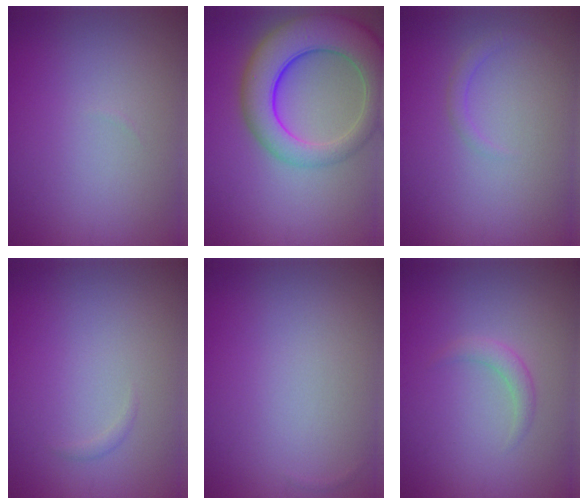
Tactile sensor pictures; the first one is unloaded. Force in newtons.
{"total": 8.8, "press": 8.7, "slide": 0.5}
{"total": 1.0, "press": 1.0, "slide": 0.1}
{"total": 0.5, "press": 0.5, "slide": 0.0}
{"total": 0.0}
{"total": 1.4, "press": 1.4, "slide": 0.1}